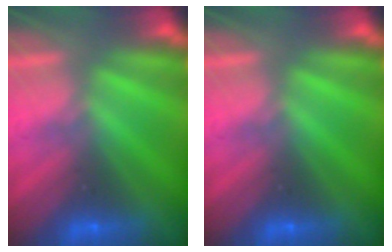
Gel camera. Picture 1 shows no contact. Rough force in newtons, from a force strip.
{"total": 0.0}